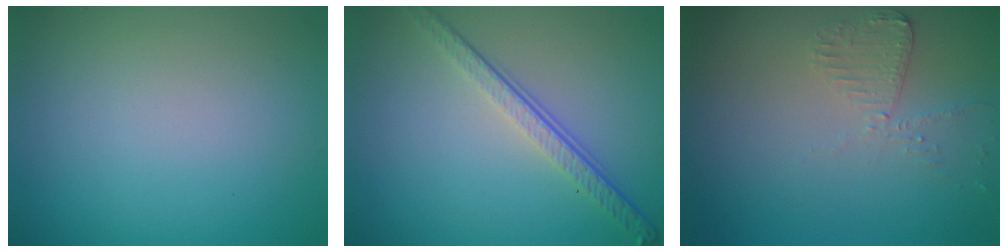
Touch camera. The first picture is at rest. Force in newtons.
{"total": 4.0, "press": 2.7, "slide": 2.9}
{"total": 2.0, "press": 2.0, "slide": 0.3}